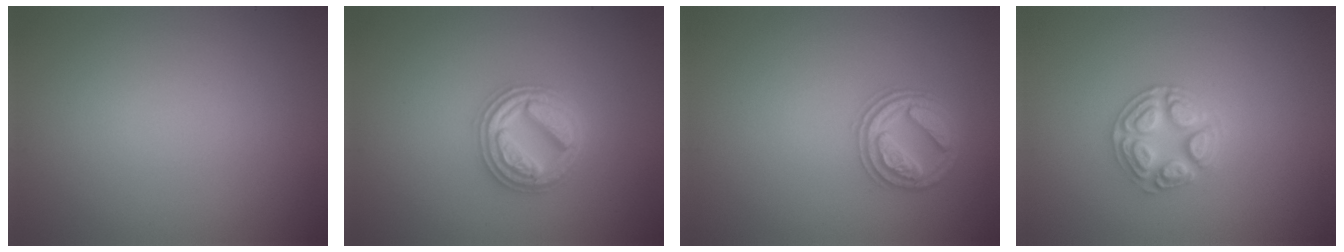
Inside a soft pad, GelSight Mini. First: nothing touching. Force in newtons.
{"total": 4.7, "press": 4.6, "slide": 0.8}
{"total": 2.9, "press": 2.9, "slide": 0.4}
{"total": 2.8, "press": 2.7, "slide": 0.9}